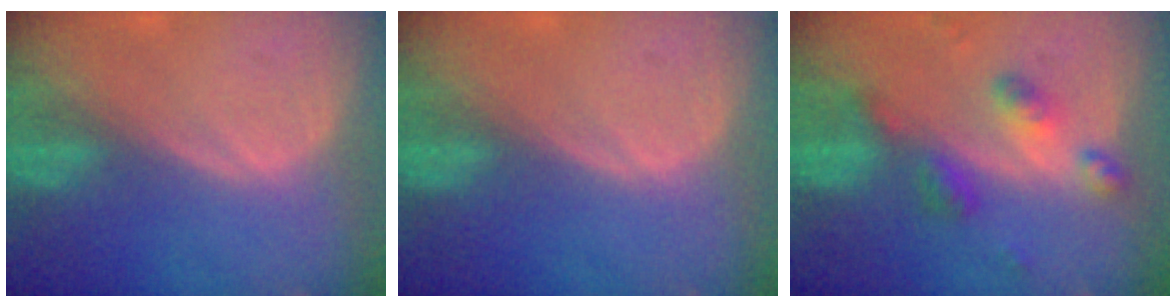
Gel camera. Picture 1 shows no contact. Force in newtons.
{"total": 0.0}
{"total": 6.1, "press": 5.4, "slide": 2.9}